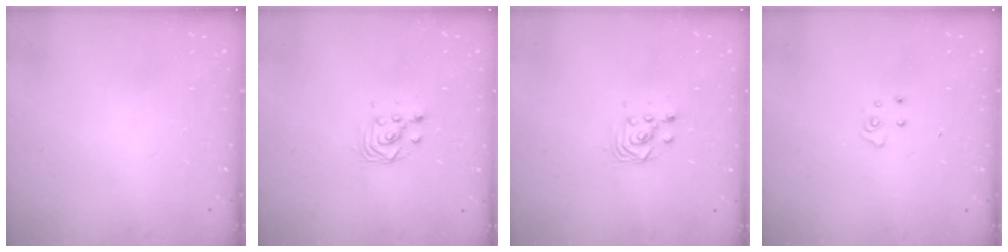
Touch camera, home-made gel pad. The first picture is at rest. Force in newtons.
{"total": 3.0, "press": 3.0, "slide": 0.1}
{"total": 3.0, "press": 3.0, "slide": 0.1}
{"total": 4.4, "press": 4.4, "slide": 0.3}